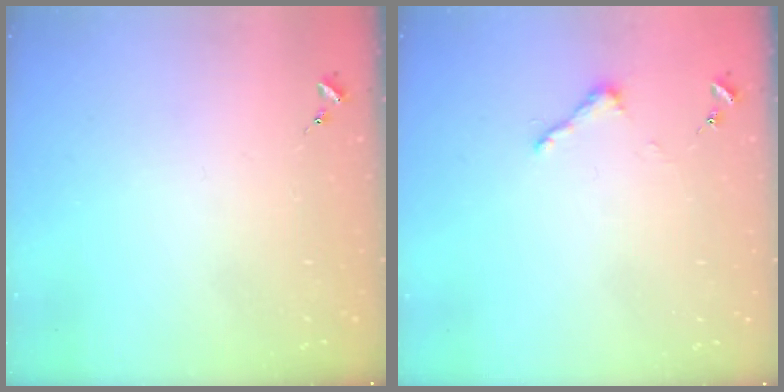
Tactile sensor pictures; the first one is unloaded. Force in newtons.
{"total": 3.3, "press": 3.3, "slide": 0.3}